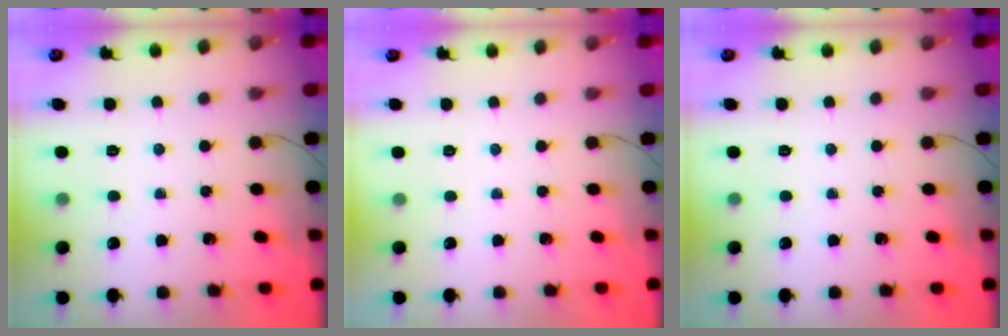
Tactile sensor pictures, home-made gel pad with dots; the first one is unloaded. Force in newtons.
{"total": 2.5, "press": 2.4, "slide": 0.5}
{"total": 0.0}